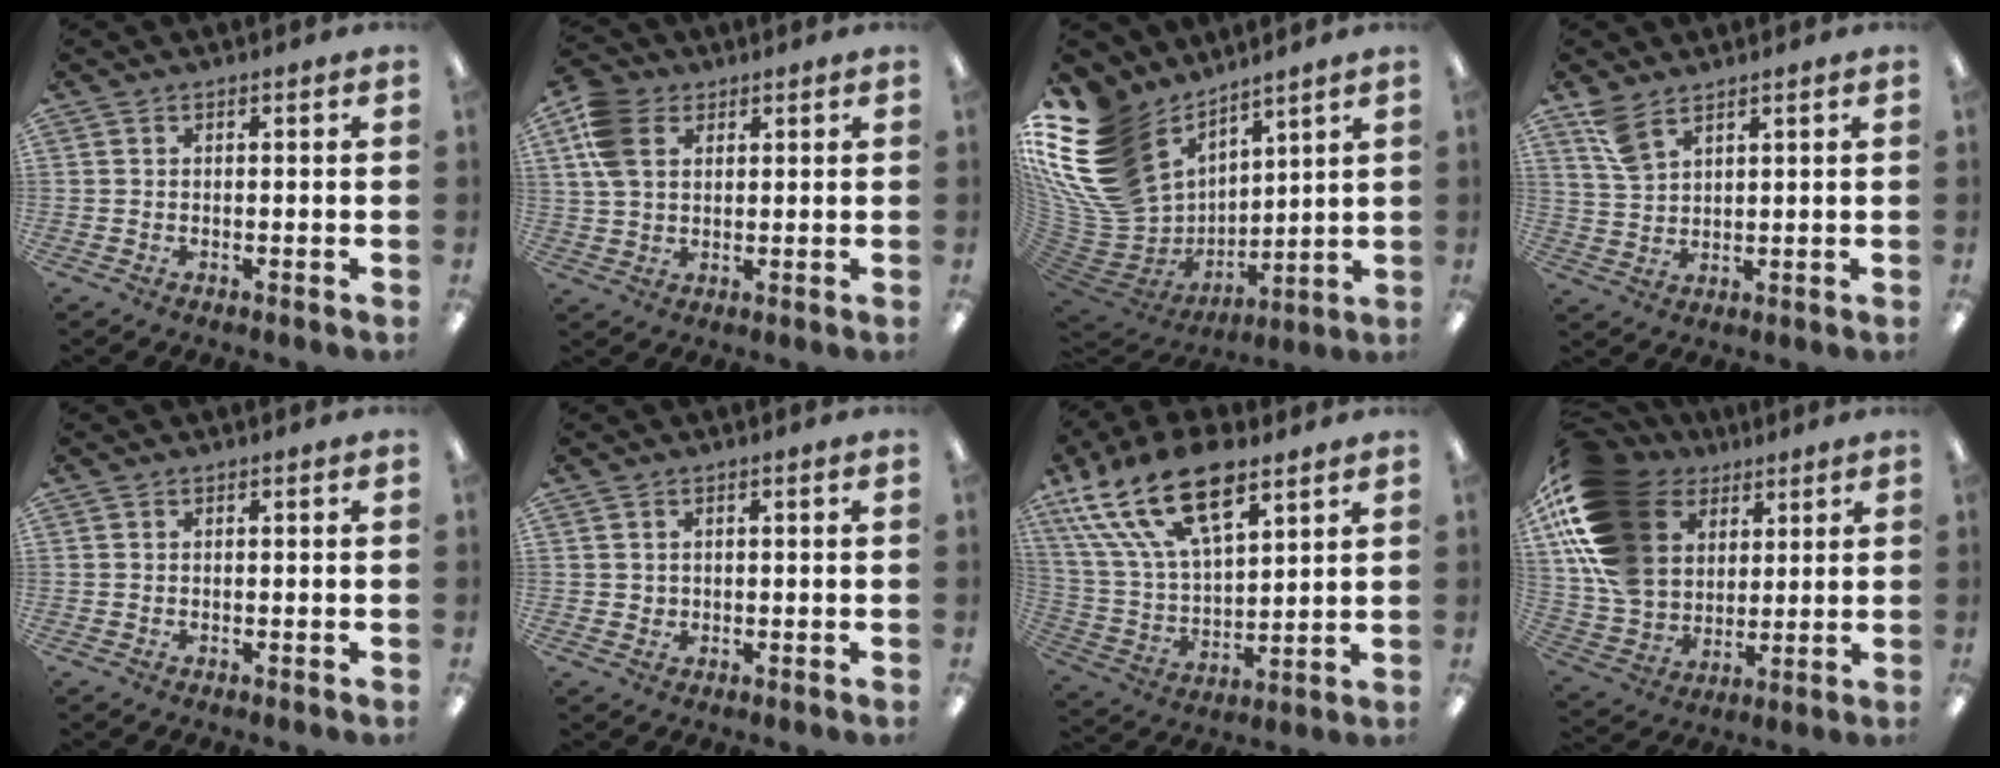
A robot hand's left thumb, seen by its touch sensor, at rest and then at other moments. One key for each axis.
{"total": 9.3, "fx": 4.0, "fy": 6.5, "fz": 5.3, "tx": -0.138, "ty": 0.004, "tz": 0.078}
{"total": 22.5, "fx": 10.0, "fy": 15.9, "fz": 12.2, "tx": -0.278, "ty": -0.070, "tz": 0.206}
{"total": 6.0, "fx": 4.5, "fy": 2.5, "fz": 3.1, "tx": -0.064, "ty": -0.016, "tz": 0.084}
{"total": 0.0}
{"total": 1.5, "fx": 0.7, "fy": 1.4, "fz": 0.2, "tx": -0.006, "ty": 0.004, "tz": 0.012}
{"total": 22.4, "fx": 13.0, "fy": 10.9, "fz": 14.6, "tx": -0.296, "ty": -0.054, "tz": 0.232}
{"total": 21.7, "fx": 8.7, "fy": 15.6, "fz": 12.3, "tx": -0.262, "ty": -0.030, "tz": 0.164}